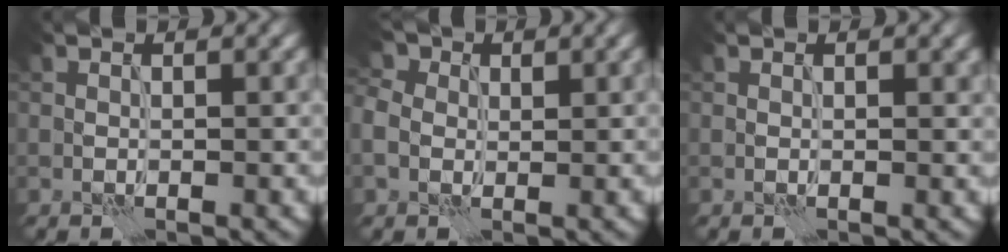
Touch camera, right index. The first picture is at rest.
{"total": 3.7, "force": [1.0, 3.2, 1.7], "torque": [-0.042, 0.012, 0.010]}
{"total": 0.8, "force": [0.4, 0.4, 0.6], "torque": [-0.001, 0.000, 0.010]}